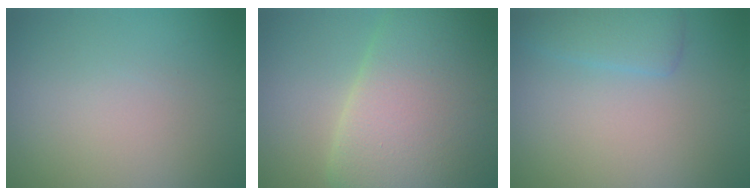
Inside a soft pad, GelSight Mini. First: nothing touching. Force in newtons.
{"total": 12.8, "press": 12.8, "slide": 0.4}
{"total": 2.6, "press": 2.6, "slide": 0.2}